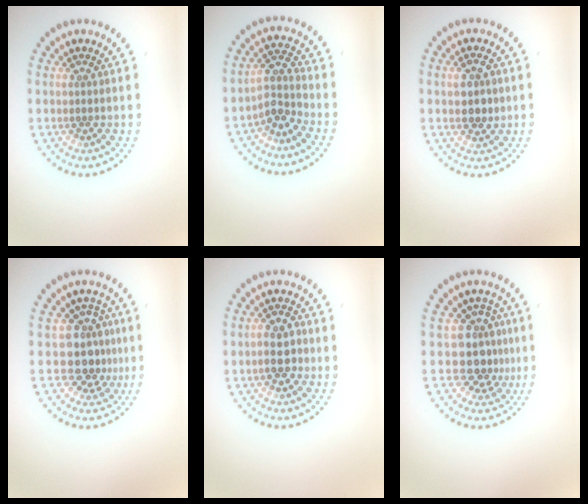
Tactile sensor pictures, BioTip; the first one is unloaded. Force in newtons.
{"total": 2.6, "press": 2.0, "slide": 1.7}
{"total": 2.6, "press": 2.6, "slide": 0.2}
{"total": 3.7, "press": 2.8, "slide": 2.4}
{"total": 2.5, "press": 2.4, "slide": 0.7}
{"total": 3.7, "press": 2.8, "slide": 2.4}